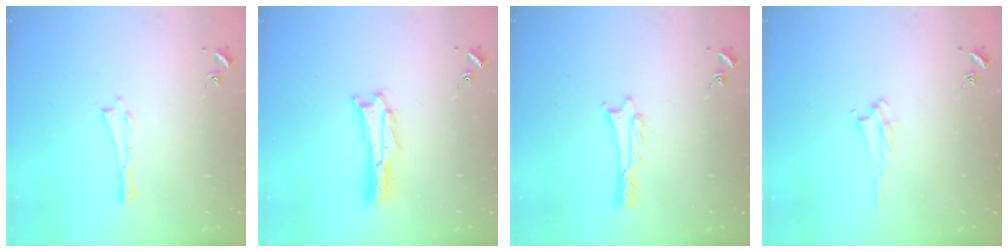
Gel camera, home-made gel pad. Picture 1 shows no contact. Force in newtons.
{"total": 1.7, "press": 1.7, "slide": 0.3}
{"total": 1.1, "press": 1.1, "slide": 0.1}
{"total": 2.1, "press": 2.0, "slide": 0.3}